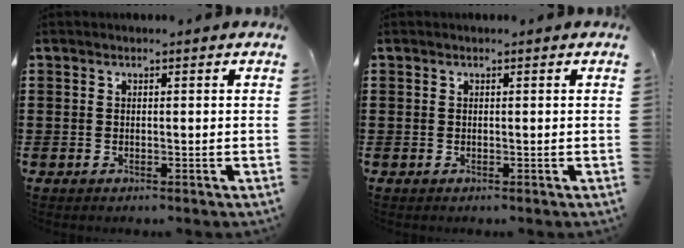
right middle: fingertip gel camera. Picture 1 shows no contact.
{"total": 0.0}